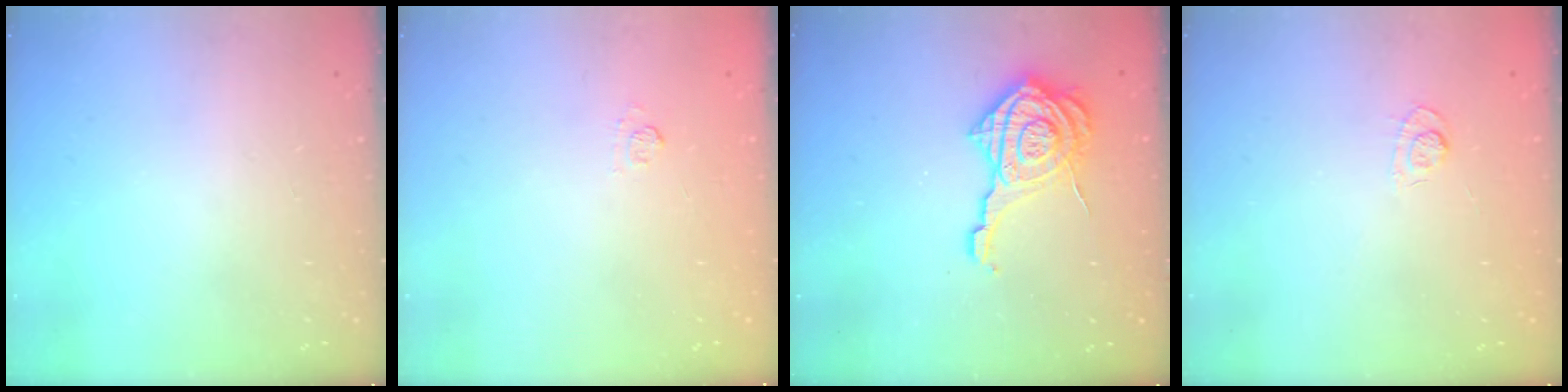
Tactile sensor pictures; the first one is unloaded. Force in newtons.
{"total": 5.2, "press": 5.1, "slide": 1.2}
{"total": 13.9, "press": 13.8, "slide": 1.7}
{"total": 3.5, "press": 3.1, "slide": 1.6}